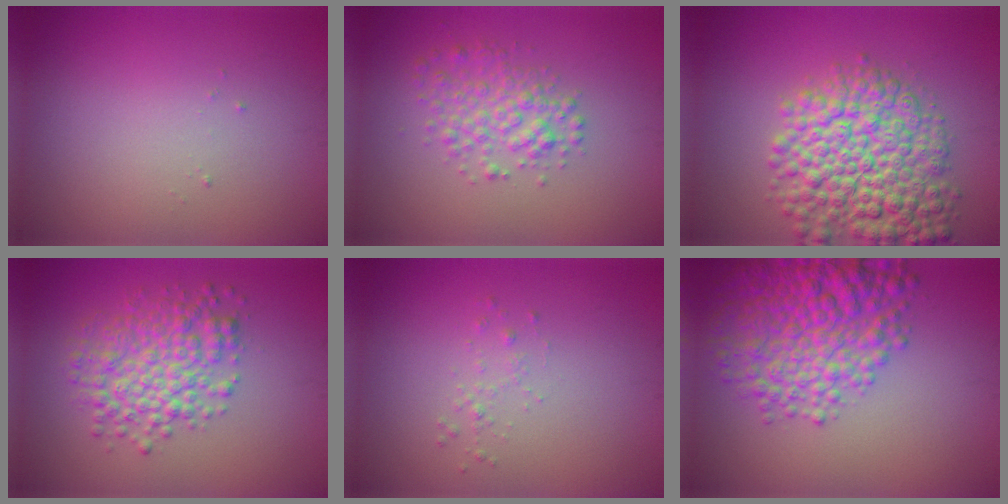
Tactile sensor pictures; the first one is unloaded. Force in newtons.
{"total": 3.1, "press": 3.1, "slide": 0.1}
{"total": 9.2, "press": 9.2, "slide": 0.3}
{"total": 5.0, "press": 5.0, "slide": 0.1}
{"total": 0.8, "press": 0.8, "slide": 0.0}
{"total": 7.6, "press": 7.6, "slide": 0.3}